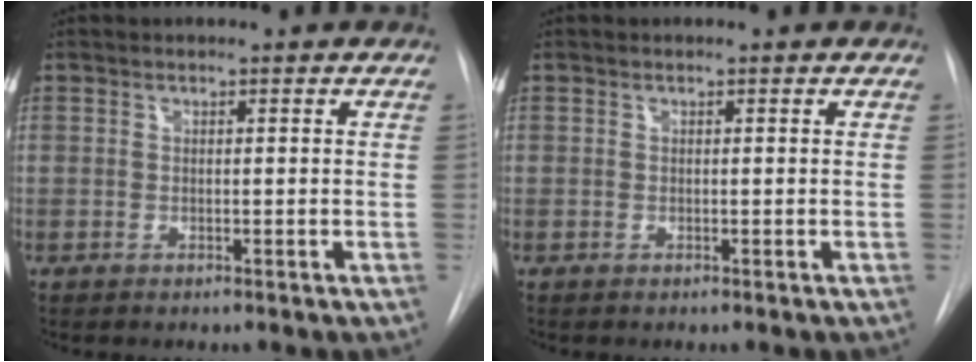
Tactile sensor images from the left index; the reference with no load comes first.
{"total": 0.0}